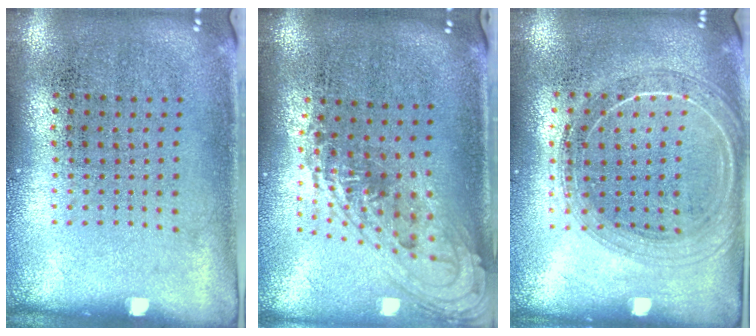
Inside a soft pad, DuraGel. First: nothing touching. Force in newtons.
{"total": 1.5, "press": 1.2, "slide": 0.9}
{"total": 1.7, "press": 1.6, "slide": 0.6}